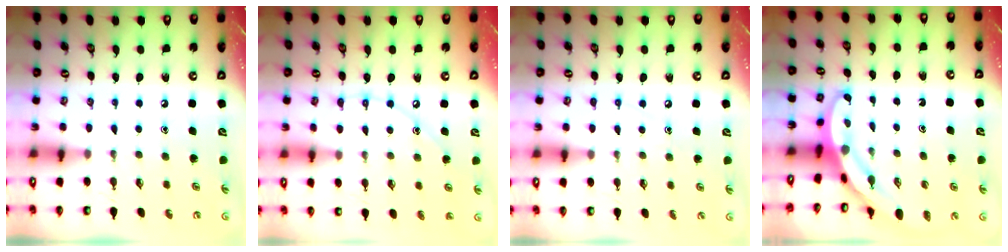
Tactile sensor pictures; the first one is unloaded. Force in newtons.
{"total": 7.4, "press": 7.3, "slide": 0.6}
{"total": 5.4, "press": 5.3, "slide": 0.8}
{"total": 3.8, "press": 3.8, "slide": 0.2}